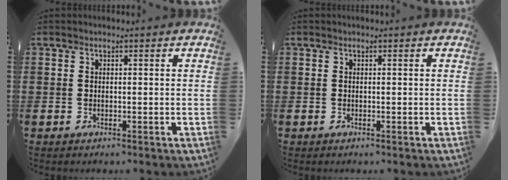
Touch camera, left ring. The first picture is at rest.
{"total": 0.0}